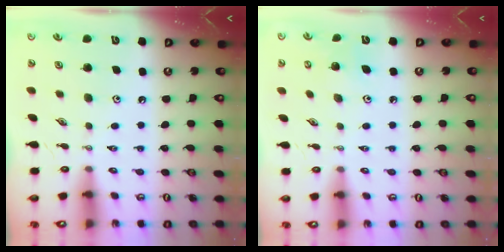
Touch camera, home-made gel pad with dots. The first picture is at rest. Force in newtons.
{"total": 3.8, "press": 3.8, "slide": 0.3}